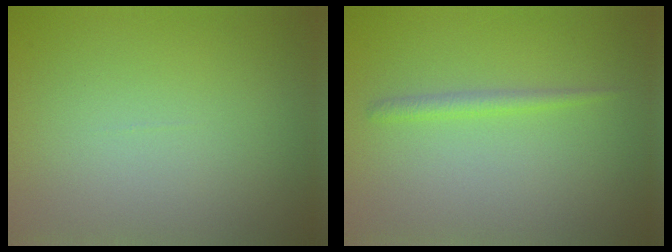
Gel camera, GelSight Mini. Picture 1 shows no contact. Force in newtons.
{"total": 1.3, "press": 1.3, "slide": 0.0}